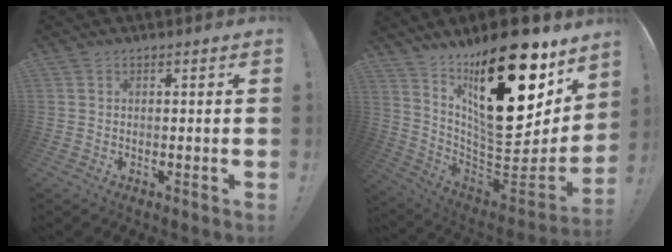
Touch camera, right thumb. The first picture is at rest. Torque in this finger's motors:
{"motor_torque": [-0.47, 4.50, 1.27, 1.50, 0.28]}